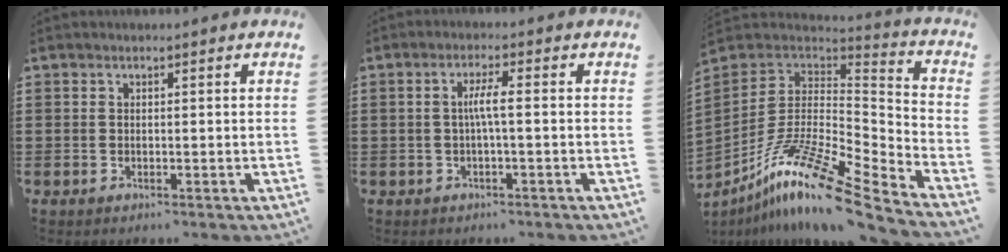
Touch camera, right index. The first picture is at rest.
{"total": 3.1, "force": [-0.2, 0.2, 3.1], "torque": [-0.059, 0.000, -0.008]}
{"total": 15.6, "force": [-10.3, 2.7, 11.3], "torque": [-0.222, 0.019, -0.194]}